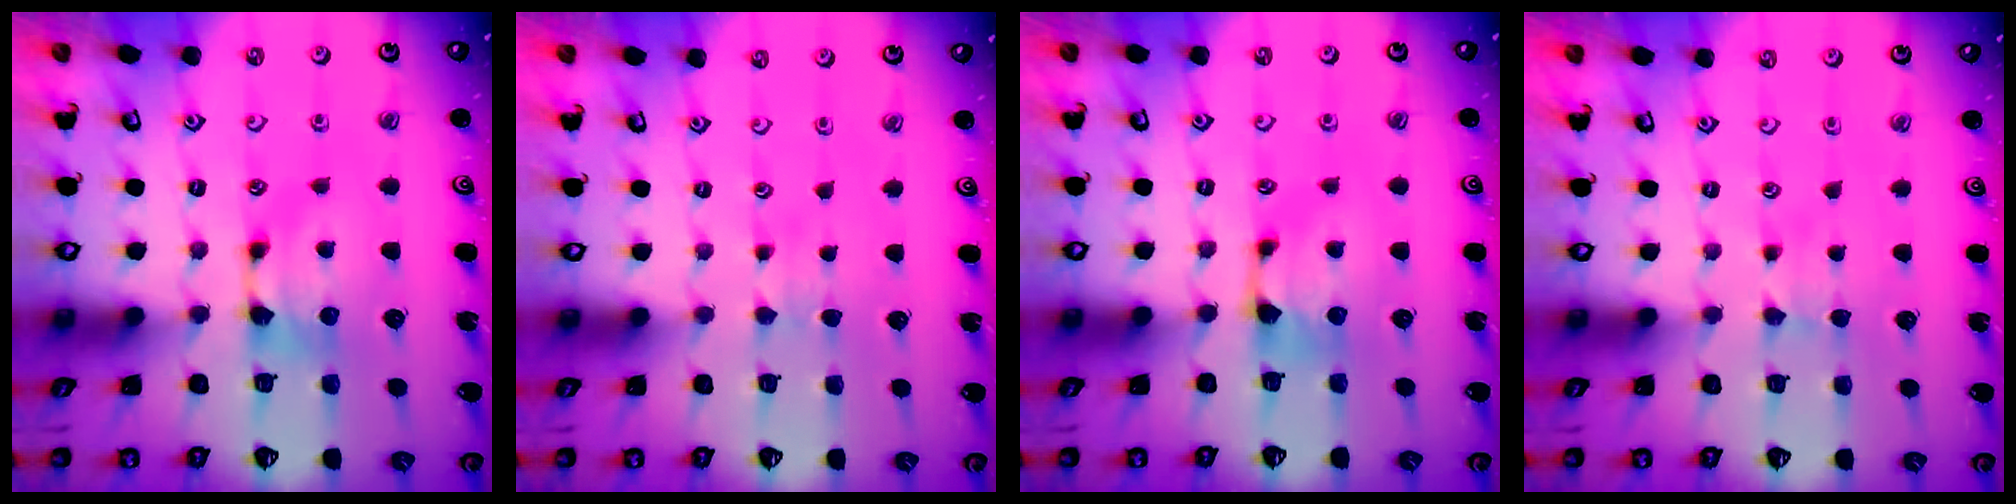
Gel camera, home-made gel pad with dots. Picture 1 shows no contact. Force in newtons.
{"total": 2.5, "press": 2.5, "slide": 0.5}
{"total": 0.9, "press": 0.7, "slide": 0.6}
{"total": 2.3, "press": 2.2, "slide": 0.5}